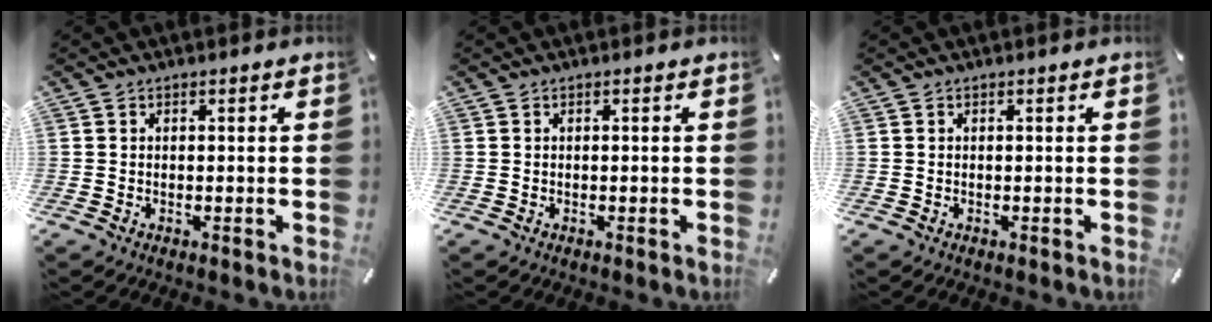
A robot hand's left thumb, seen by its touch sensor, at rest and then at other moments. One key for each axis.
{"total": 0.0}
{"total": 0.0}